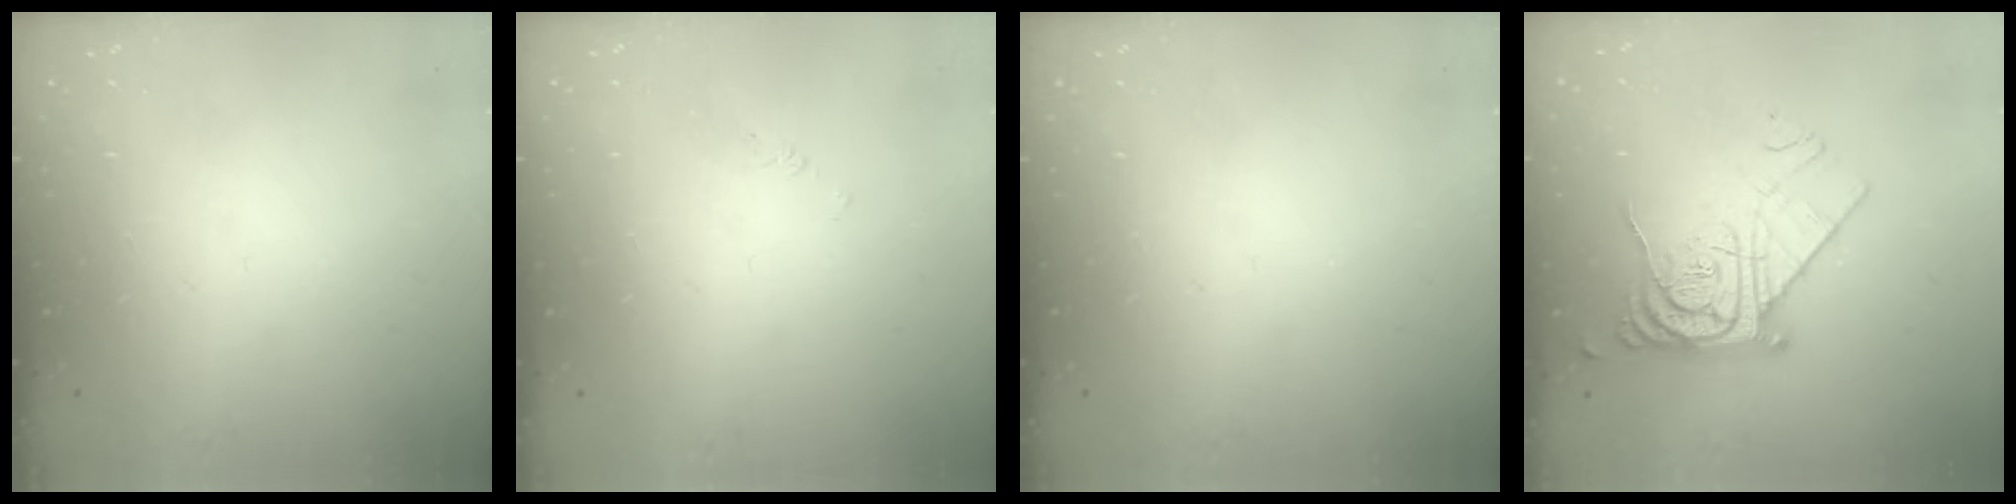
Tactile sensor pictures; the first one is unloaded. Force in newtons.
{"total": 1.7, "press": 1.7, "slide": 0.3}
{"total": 0.0}
{"total": 13.2, "press": 13.1, "slide": 1.4}